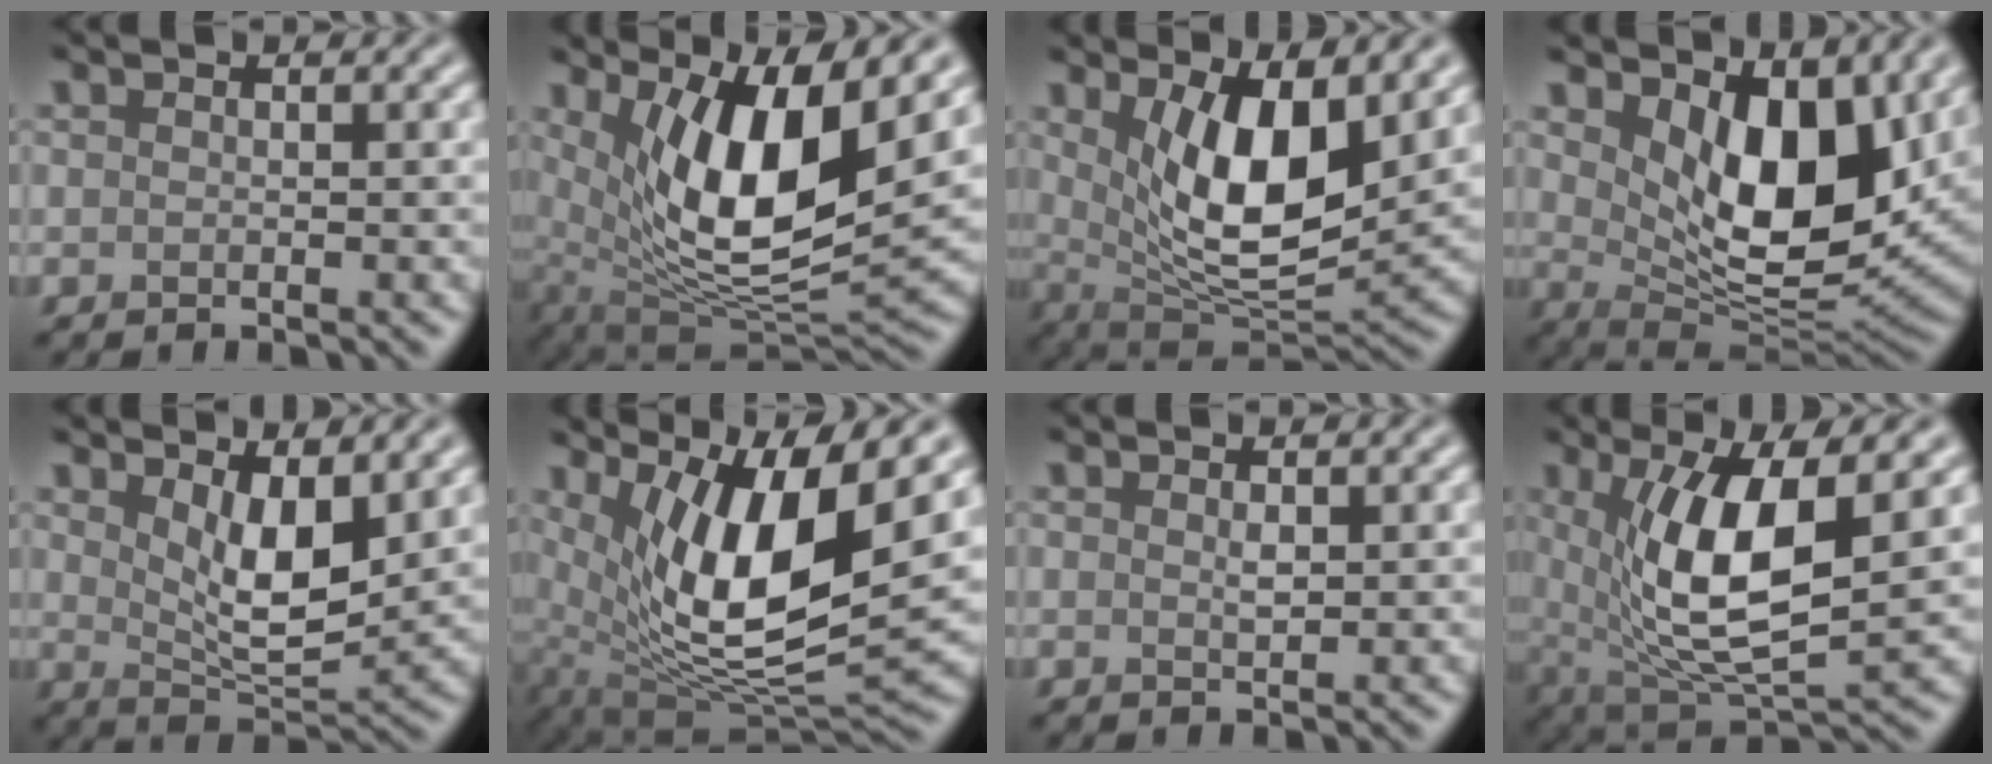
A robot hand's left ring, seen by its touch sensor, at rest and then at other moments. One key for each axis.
{"total": 11.0, "fx": 4.0, "fy": 3.5, "fz": 9.6, "tx": -0.162, "ty": -0.015, "tz": 0.077}
{"total": 8.9, "fx": 2.5, "fy": 3.4, "fz": 7.8, "tx": -0.136, "ty": -0.025, "tz": 0.048}
{"total": 9.3, "fx": 2.7, "fy": 4.6, "fz": 7.6, "tx": -0.127, "ty": -0.021, "tz": 0.045}
{"total": 5.8, "fx": 2.1, "fy": 2.3, "fz": 4.9, "tx": -0.087, "ty": -0.016, "tz": 0.043}
{"total": 12.3, "fx": 4.3, "fy": 3.6, "fz": 10.9, "tx": -0.189, "ty": -0.007, "tz": 0.083}
{"total": 0.8, "fx": 0.3, "fy": 0.3, "fz": 0.7, "tx": -0.016, "ty": -0.001, "tz": 0.007}
{"total": 9.5, "fx": 1.8, "fy": 3.4, "fz": 8.7, "tx": -0.162, "ty": -0.010, "tz": 0.035}